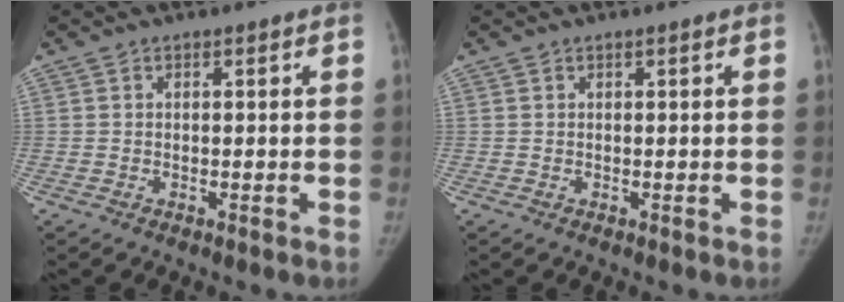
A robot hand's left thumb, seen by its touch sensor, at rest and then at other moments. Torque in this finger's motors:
{"motor_torque": [-0.33, -0.06, 0.20, 0.18, -0.03]}